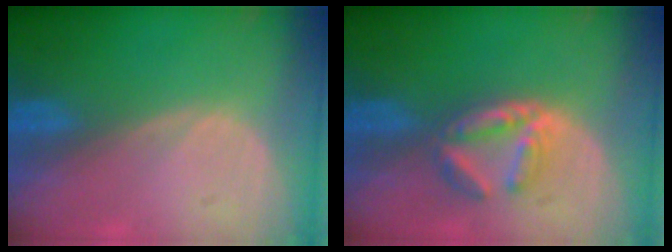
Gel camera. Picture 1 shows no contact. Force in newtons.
{"total": 5.1, "press": 4.9, "slide": 1.3}